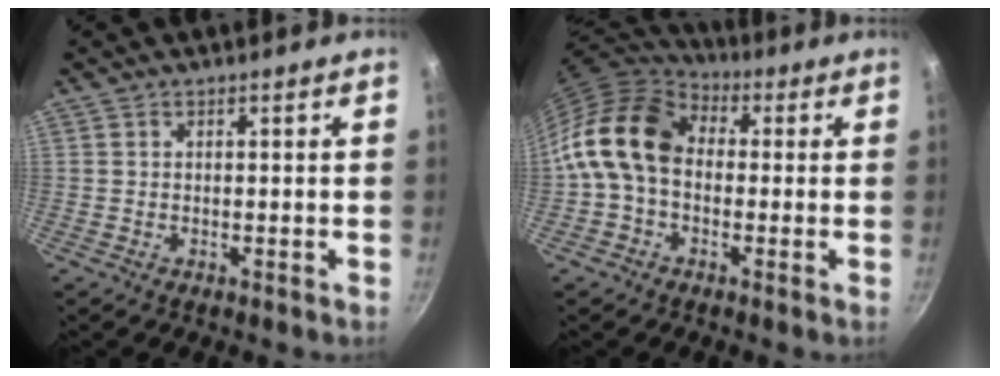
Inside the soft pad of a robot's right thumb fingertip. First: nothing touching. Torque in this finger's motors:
{"motor_torque": [1.41, 3.03, 1.00, -1.09, 0.31]}